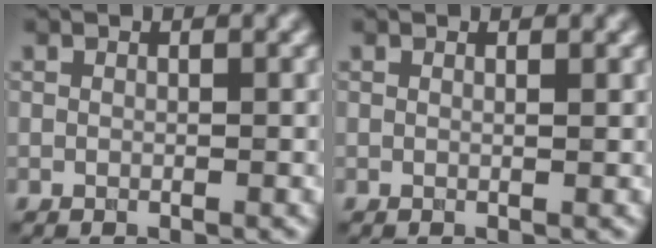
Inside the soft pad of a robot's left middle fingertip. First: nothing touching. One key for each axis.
{"total": 0.7, "fx": 0.3, "fy": 0.3, "fz": 0.6, "tx": -0.001, "ty": 0.003, "tz": 0.000}